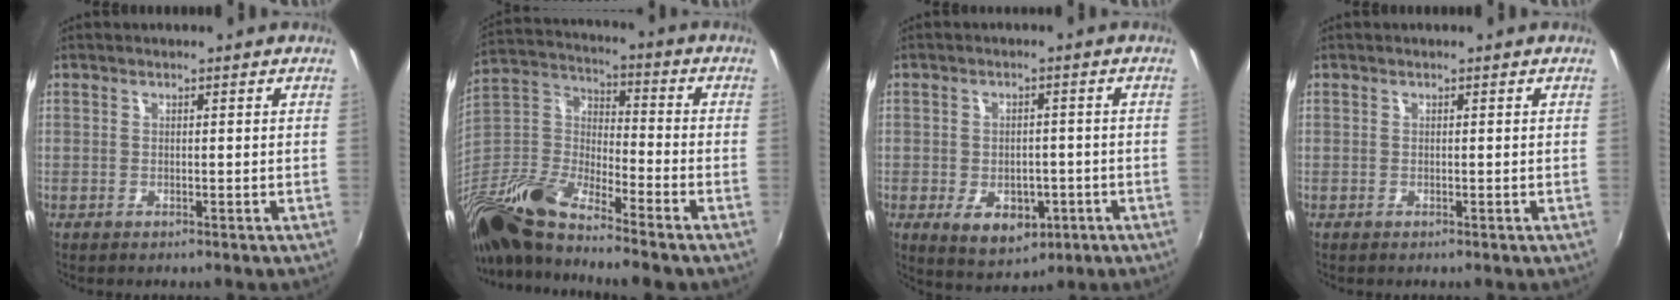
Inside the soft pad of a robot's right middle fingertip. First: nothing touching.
{"total": 20.2, "force": [-14.1, 4.9, 13.7], "torque": [-0.272, -0.032, -0.275]}
{"total": 8.7, "force": [-3.6, 5.6, 5.7], "torque": [-0.107, -0.011, -0.043]}
{"total": 0.0}